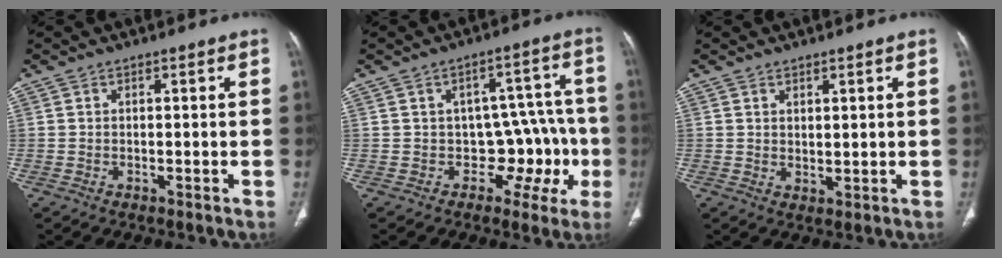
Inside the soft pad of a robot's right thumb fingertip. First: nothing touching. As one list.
[{"total": 10.3, "force": [-2.6, 7.5, 6.6], "torque": [-0.020, 0.042, -0.030]}, {"total": 1.9, "force": [1.2, 0.9, 1.2], "torque": [-0.017, -0.013, 0.027]}]